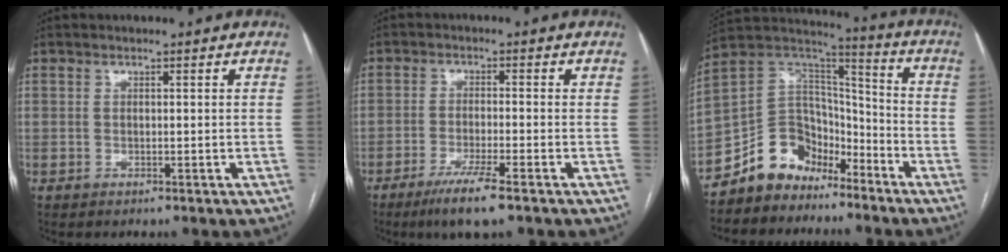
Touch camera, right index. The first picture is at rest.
{"total": 6.4, "force": [-4.1, 0.0, 5.0], "torque": [-0.093, -0.017, -0.074]}
{"total": 11.9, "force": [-8.7, 7.6, 2.7], "torque": [-0.051, 0.074, -0.160]}